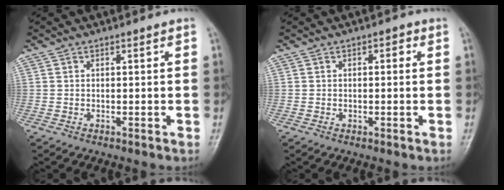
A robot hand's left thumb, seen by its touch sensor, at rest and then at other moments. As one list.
[{"total": 1.5, "force": [0.2, 1.1, 1.0], "torque": [-0.002, 0.006, -0.002]}]